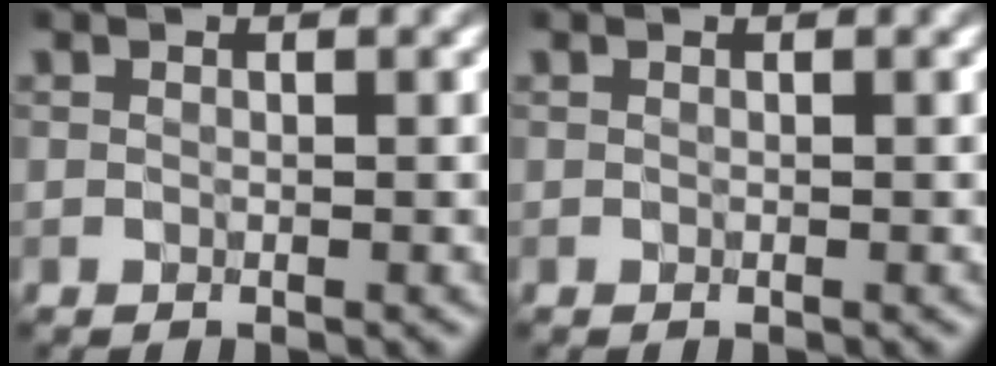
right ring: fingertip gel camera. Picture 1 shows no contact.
{"total": 0.0}